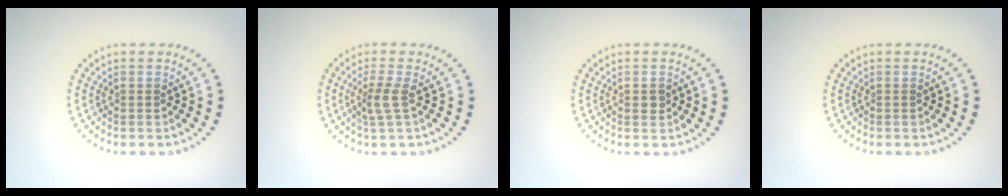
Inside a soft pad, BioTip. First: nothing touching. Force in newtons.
{"total": 2.0, "press": 1.6, "slide": 1.3}
{"total": 1.0, "press": 1.0, "slide": 0.2}
{"total": 0.0}